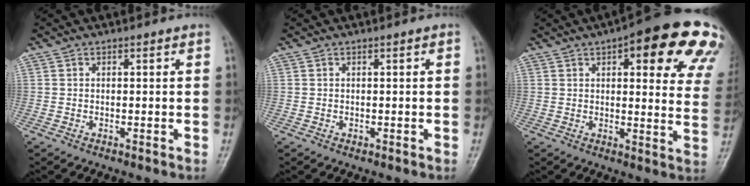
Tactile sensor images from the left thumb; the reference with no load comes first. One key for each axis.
{"total": 0.0}
{"total": 22.2, "fx": 11.4, "fy": 7.2, "fz": 17.6, "tx": -0.184, "ty": -0.020, "tz": 0.124}